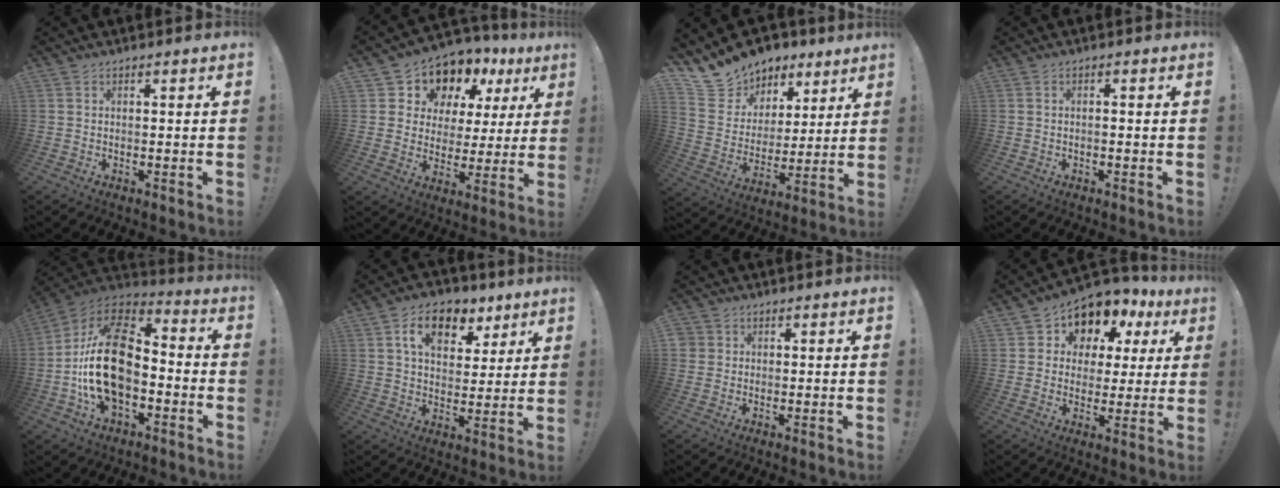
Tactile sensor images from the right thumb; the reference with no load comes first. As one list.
[{"total": 10.7, "force": [7.3, 7.3, 2.7], "torque": [-0.041, -0.069, 0.139]}, {"total": 12.6, "force": [9.6, 8.0, 1.5], "torque": [-0.037, -0.080, 0.189]}, {"total": 1.1, "force": [-0.8, -0.1, 0.7], "torque": [-0.019, 0.003, -0.014]}, {"total": 24.0, "force": [-3.5, 15.0, 18.4], "torque": [-0.350, 0.042, -0.047]}, {"total": 12.8, "force": [6.4, 8.3, 7.2], "torque": [-0.107, -0.019, 0.118]}, {"total": 2.1, "force": [0.5, 2.0, 0.2], "torque": [0.000, -0.001, 0.008]}, {"total": 7.9, "force": [4.4, 6.2, 2.0], "torque": [-0.031, -0.048, 0.084]}]